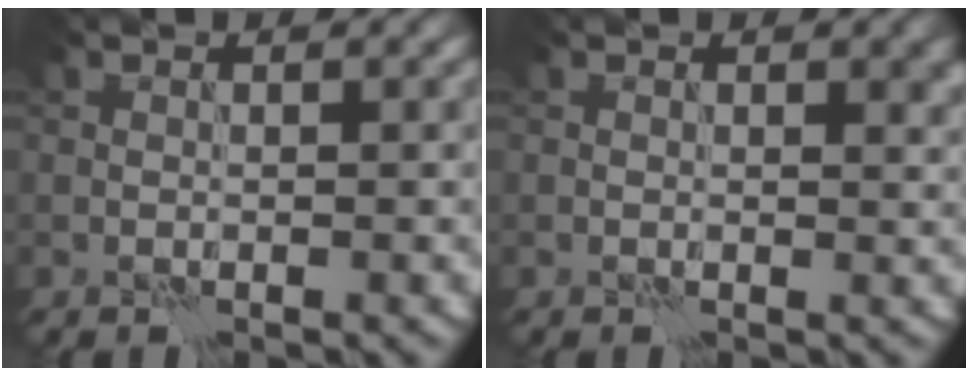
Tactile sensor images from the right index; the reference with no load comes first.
{"total": 1.4, "force": [0.4, 0.8, 1.1], "torque": [-0.008, 0.000, 0.008]}